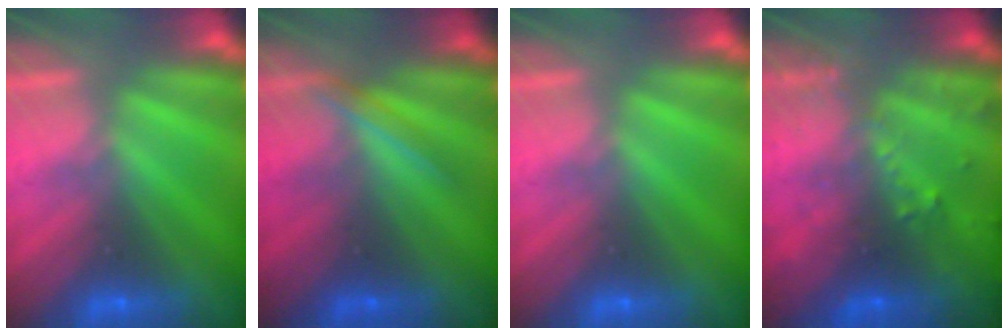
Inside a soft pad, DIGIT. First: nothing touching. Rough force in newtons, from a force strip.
{"total": 1.9}
{"total": 0.0}
{"total": 7.8}